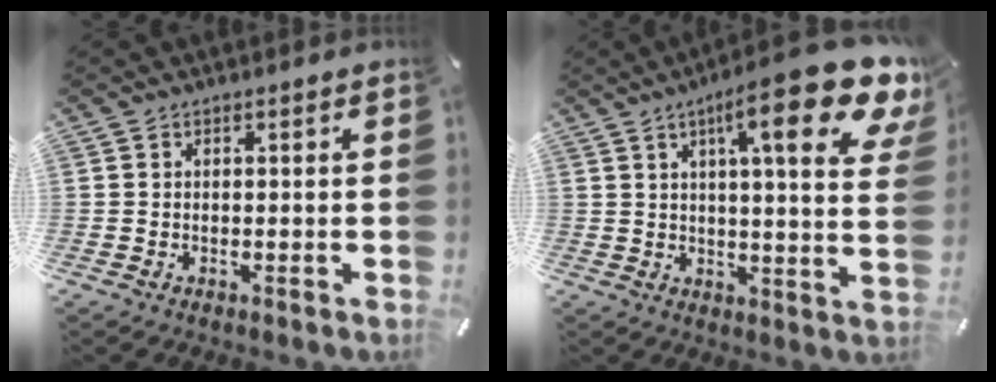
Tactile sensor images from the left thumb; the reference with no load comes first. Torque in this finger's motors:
{"motor_torque": [2.51, 2.50, 1.83, -0.93, 0.24]}